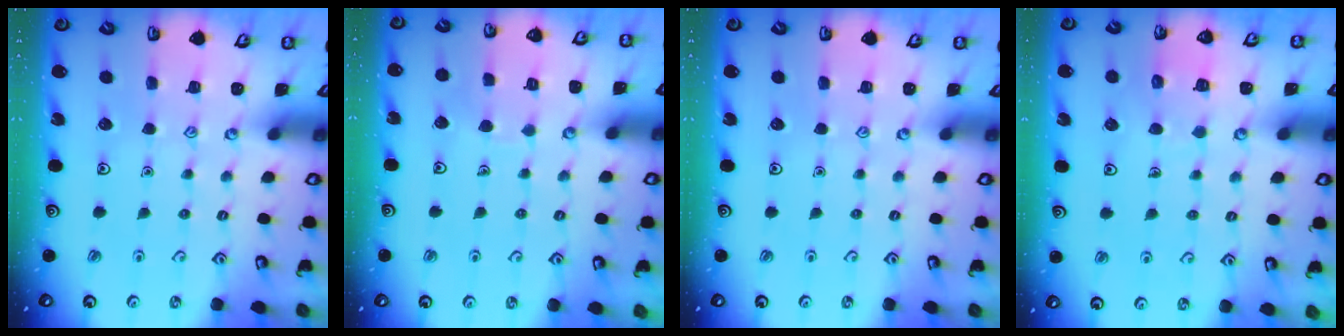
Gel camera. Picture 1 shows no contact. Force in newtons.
{"total": 3.5, "press": 3.5, "slide": 0.3}
{"total": 0.0}
{"total": 5.7, "press": 5.7, "slide": 0.5}